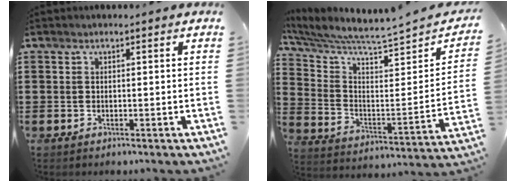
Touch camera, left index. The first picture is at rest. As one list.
[{"total": 5.2, "force": [4.7, -0.2, 2.2], "torque": [-0.069, -0.057, 0.075]}]